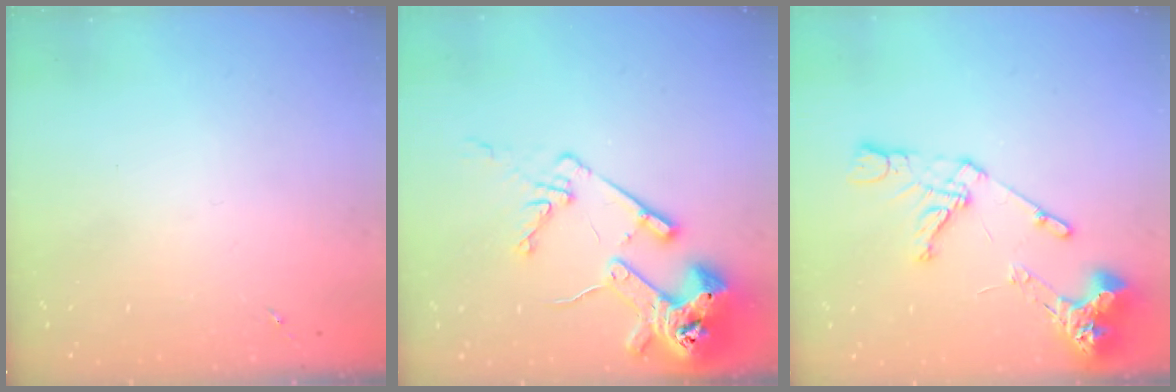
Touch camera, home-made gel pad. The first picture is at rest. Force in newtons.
{"total": 16.9, "press": 16.8, "slide": 1.8}
{"total": 15.7, "press": 15.5, "slide": 1.9}